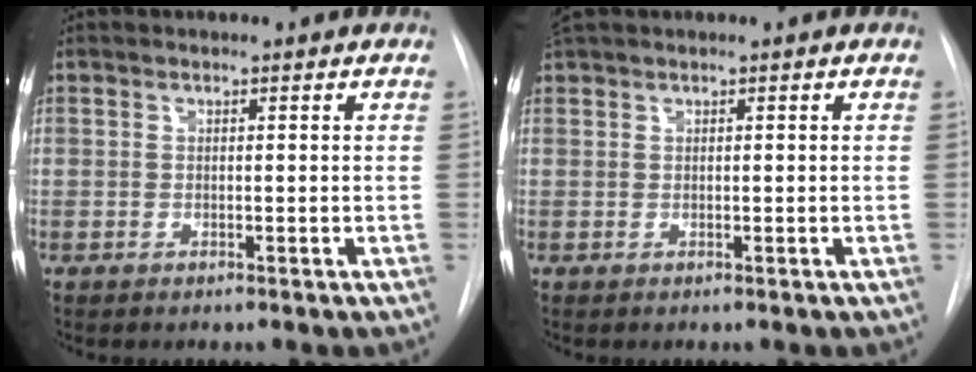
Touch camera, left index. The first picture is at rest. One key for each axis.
{"total": 1.3, "fx": 1.3, "fy": 0.0, "fz": 0.4, "tx": -0.011, "ty": 0.024, "tz": 0.031}